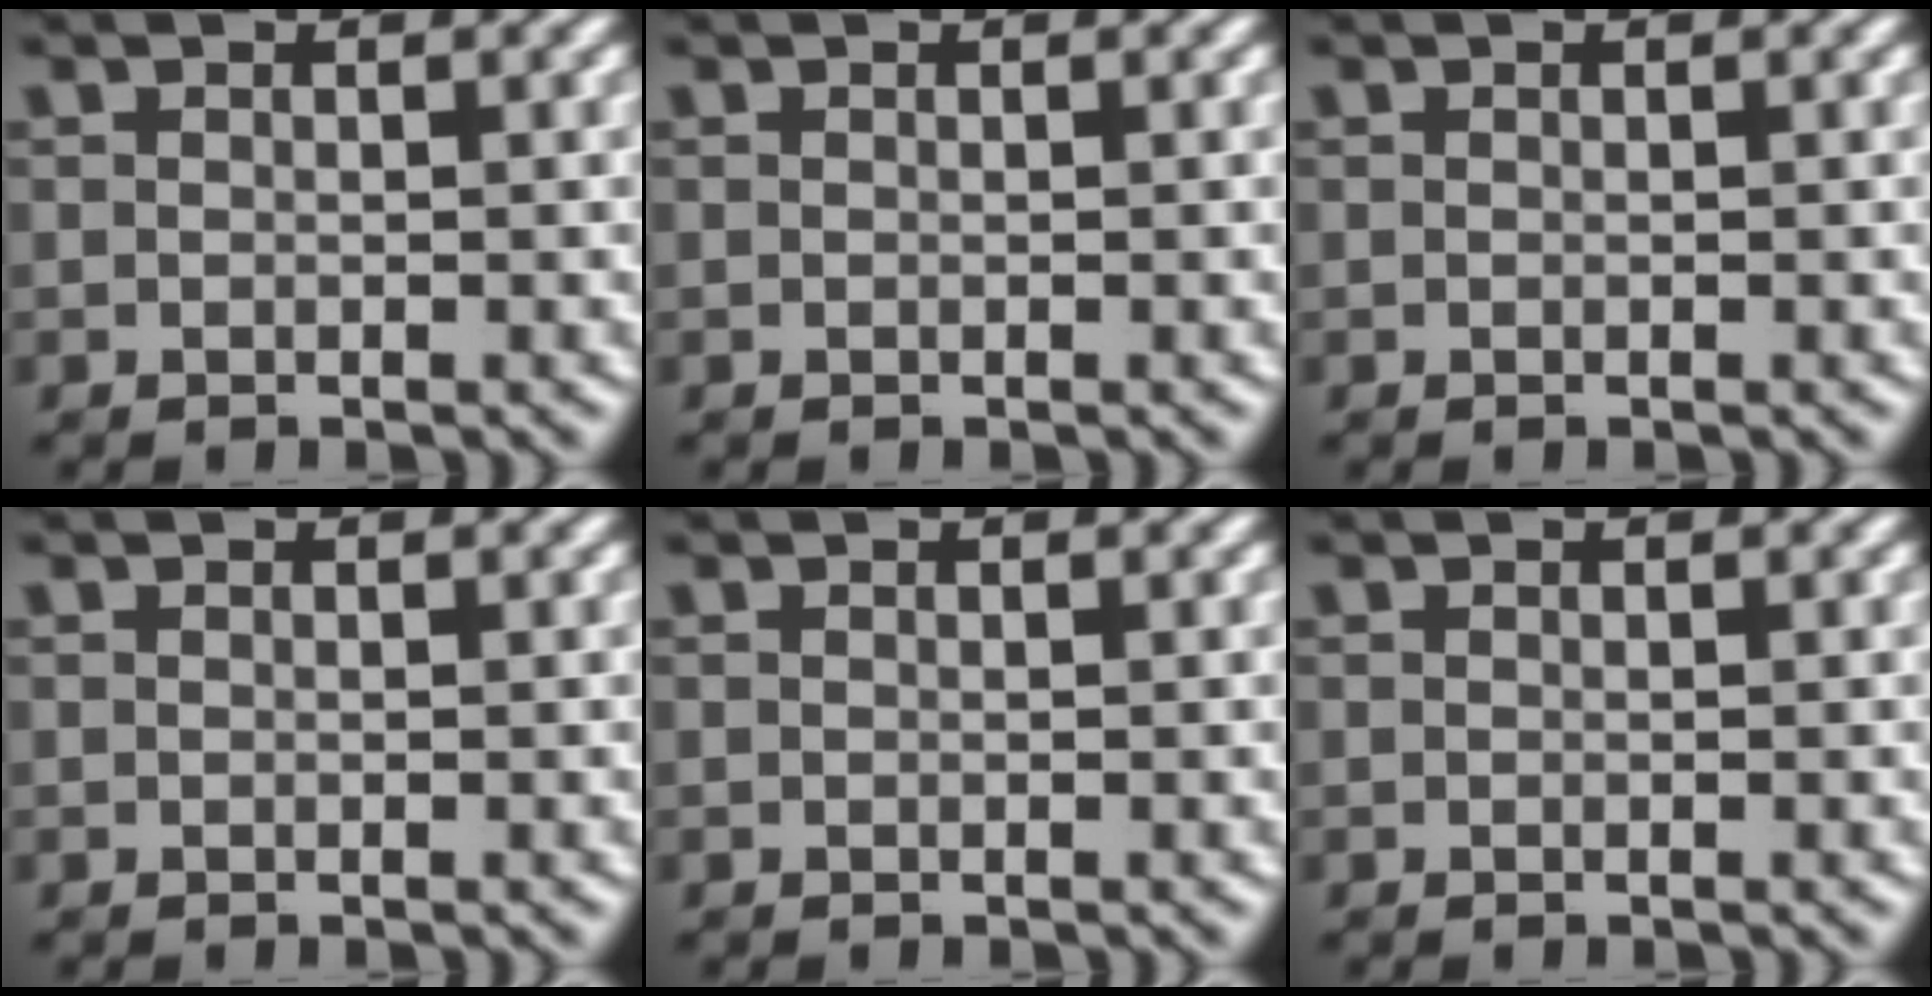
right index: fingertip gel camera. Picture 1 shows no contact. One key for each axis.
{"total": 0.0}
{"total": 0.0}
{"total": 0.0}
{"total": 0.0}
{"total": 0.0}